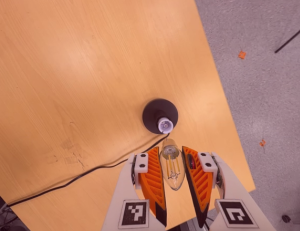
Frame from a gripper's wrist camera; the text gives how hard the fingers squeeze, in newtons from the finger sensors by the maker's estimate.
{"total": 11.5, "left": 11.9, "right": 11.1}